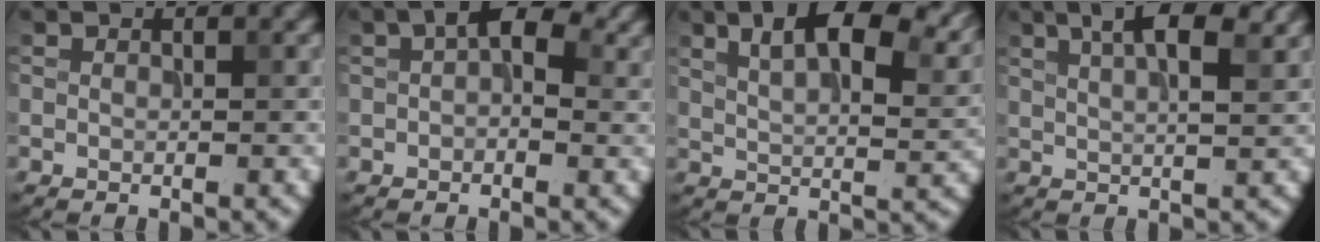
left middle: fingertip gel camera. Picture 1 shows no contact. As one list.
[{"total": 4.4, "force": [1.4, 2.4, 3.4], "torque": [-0.042, 0.008, 0.015]}, {"total": 9.6, "force": [5.4, 4.0, 6.9], "torque": [-0.114, 0.015, 0.086]}, {"total": 5.4, "force": [2.7, 1.9, 4.3], "torque": [-0.051, 0.019, 0.026]}]